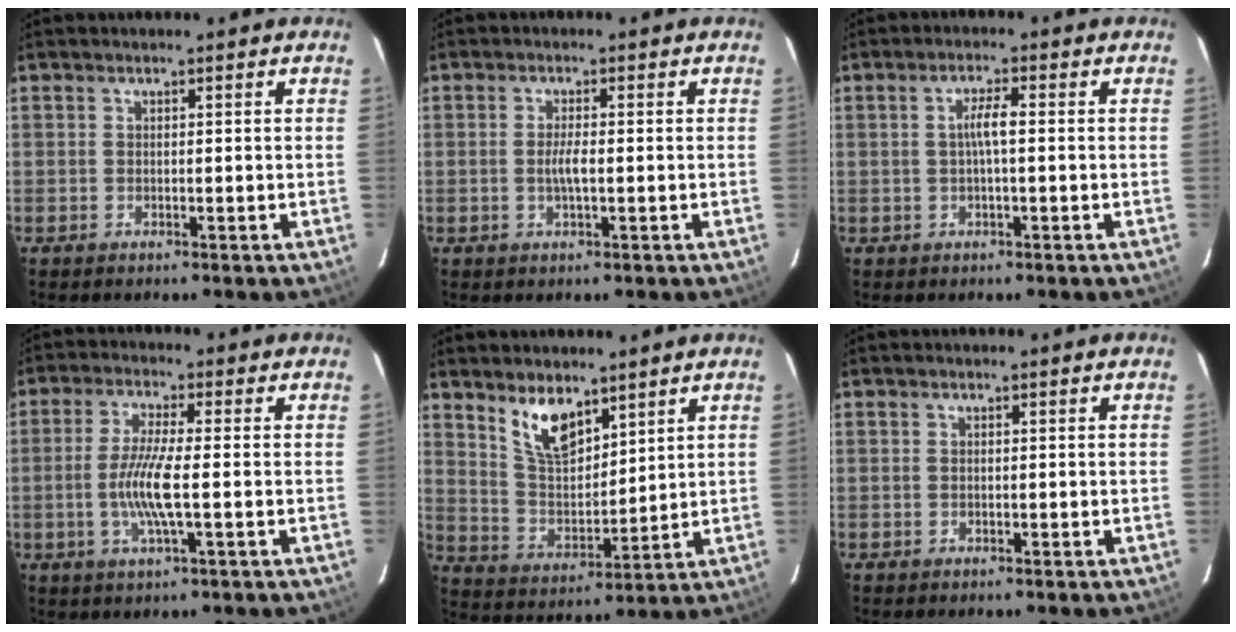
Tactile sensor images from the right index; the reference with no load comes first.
{"total": 2.5, "force": [-0.4, 0.3, 2.5], "torque": [-0.048, -0.001, -0.008]}
{"total": 2.9, "force": [-0.1, 0.2, 2.9], "torque": [-0.056, 0.006, -0.002]}
{"total": 7.8, "force": [-1.5, 0.6, 7.6], "torque": [-0.151, -0.005, -0.032]}
{"total": 9.4, "force": [6.4, 4.1, 5.7], "torque": [-0.101, 0.001, 0.132]}
{"total": 0.0}